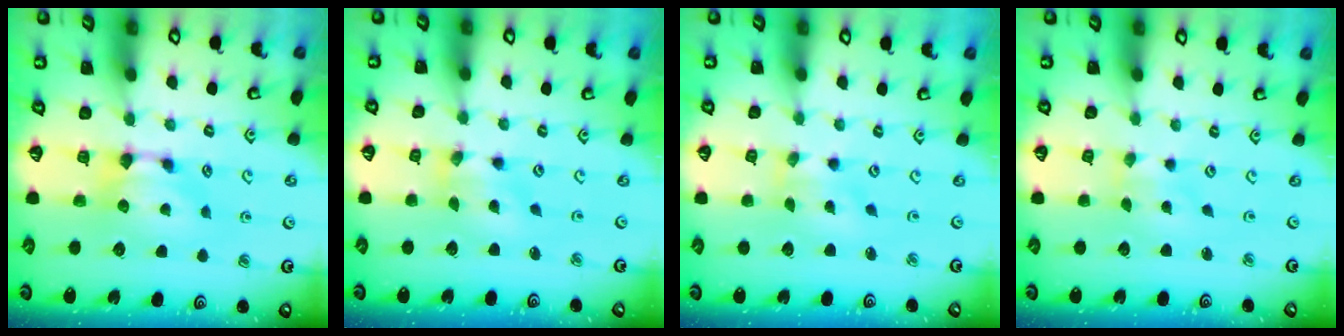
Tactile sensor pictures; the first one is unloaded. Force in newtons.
{"total": 1.6, "press": 0.2, "slide": 1.5}
{"total": 2.2, "press": 2.0, "slide": 1.0}
{"total": 2.8, "press": 2.7, "slide": 0.9}